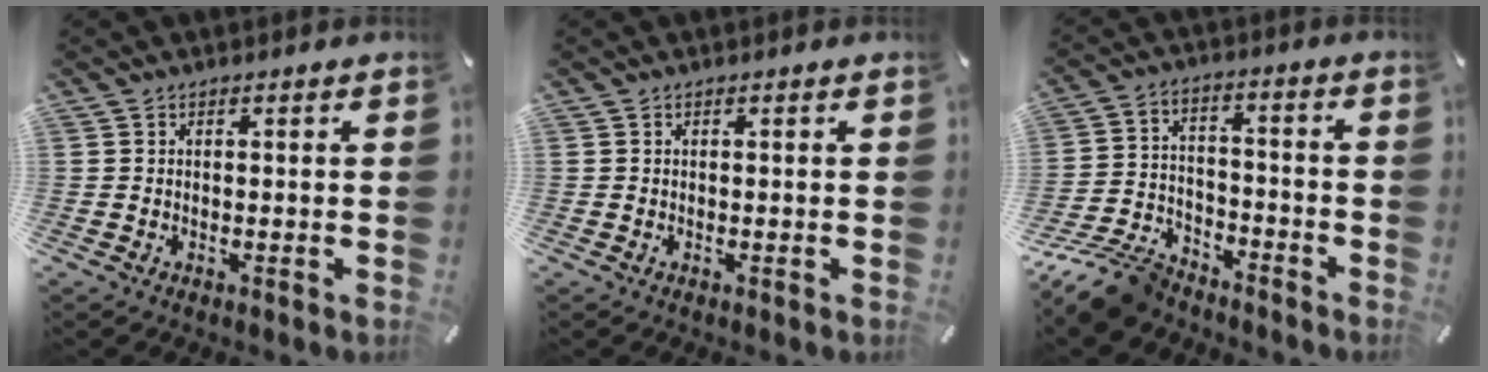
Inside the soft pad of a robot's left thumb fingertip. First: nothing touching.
{"total": 0.0}
{"total": 12.2, "force": [-10.3, 4.9, 4.4], "torque": [-0.076, 0.059, -0.194]}